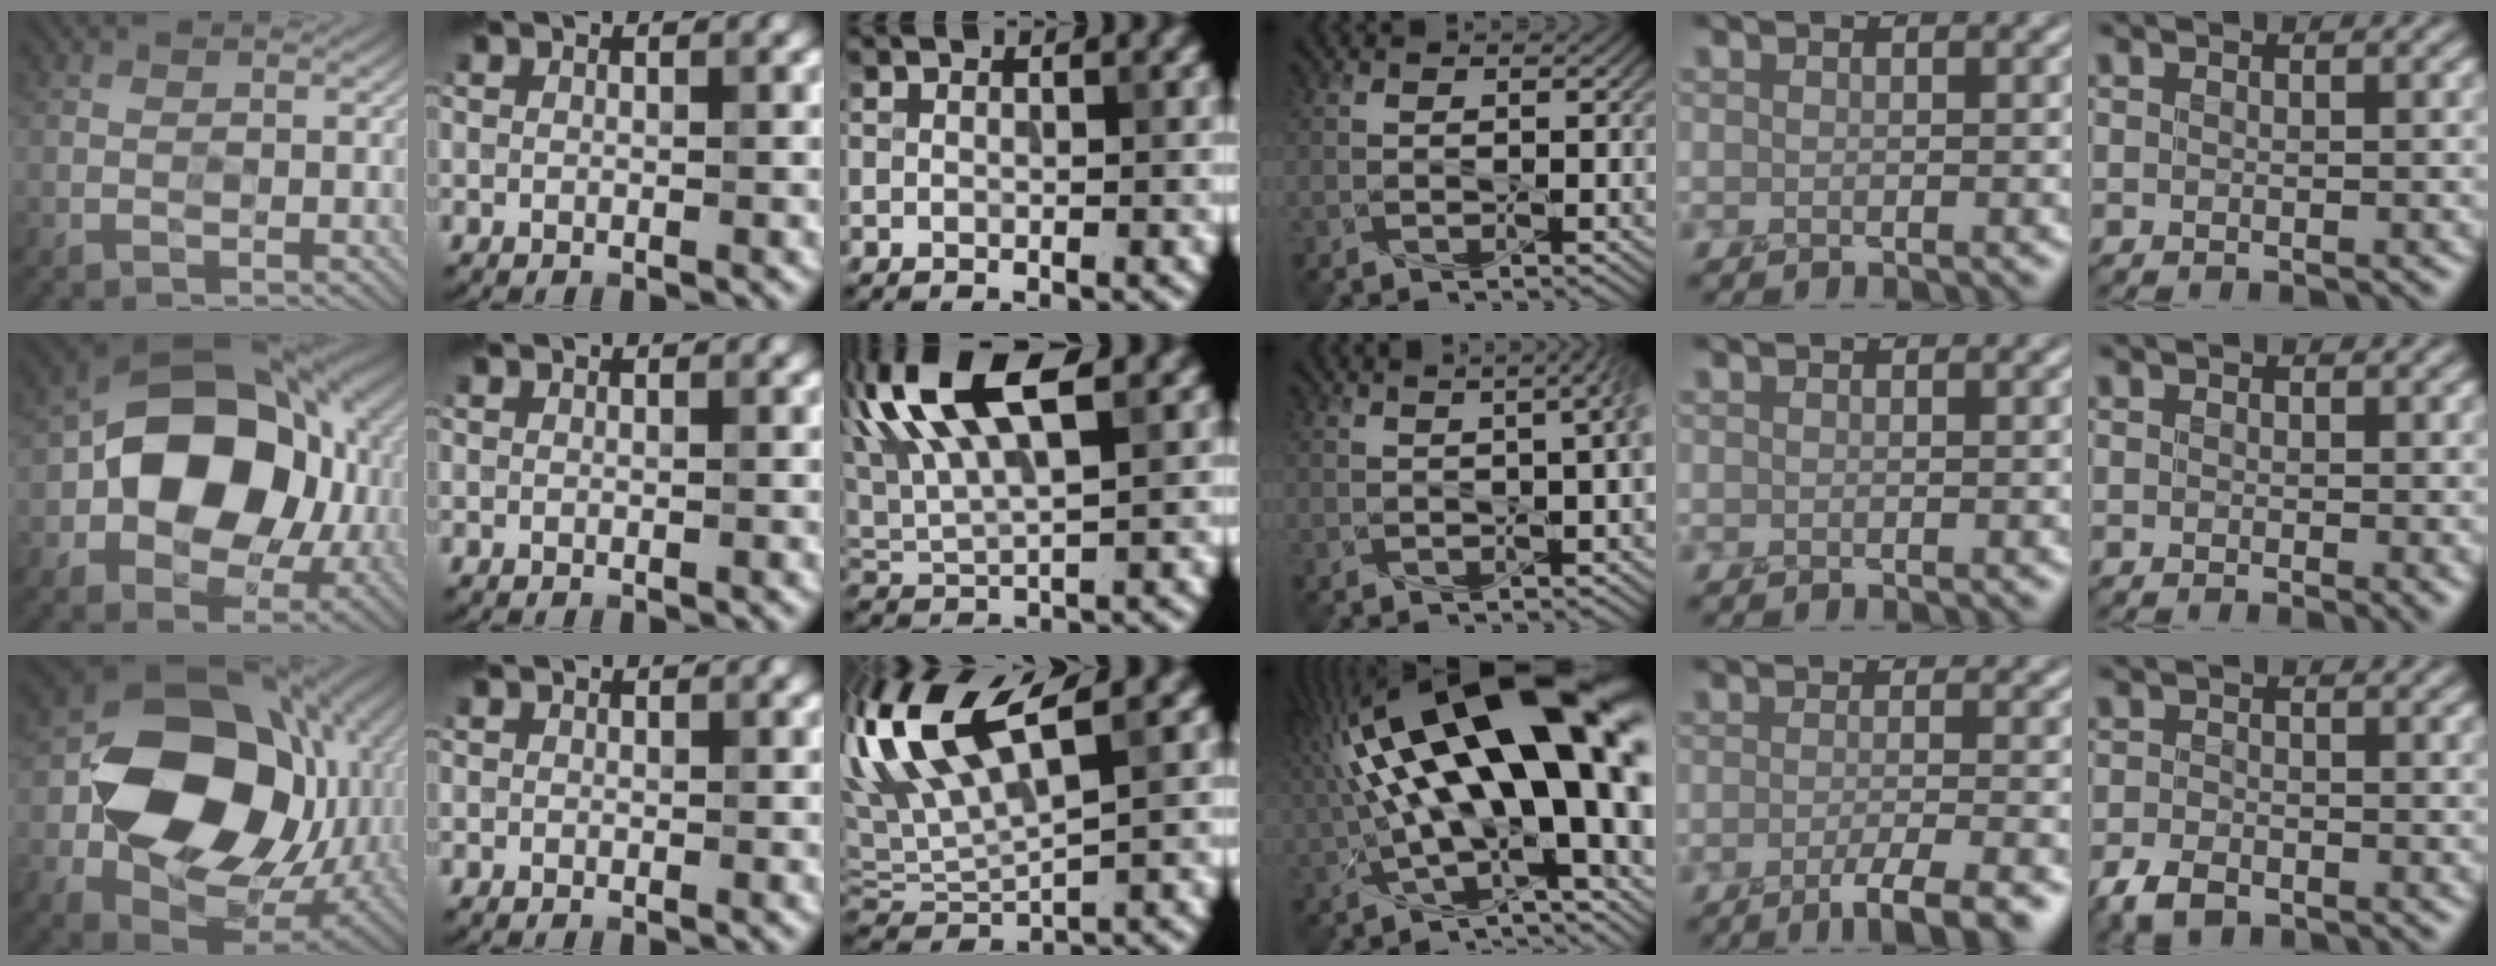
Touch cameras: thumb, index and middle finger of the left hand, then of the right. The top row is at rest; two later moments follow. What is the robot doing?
{"motion": "screw", "object": "dispenser bottle"}